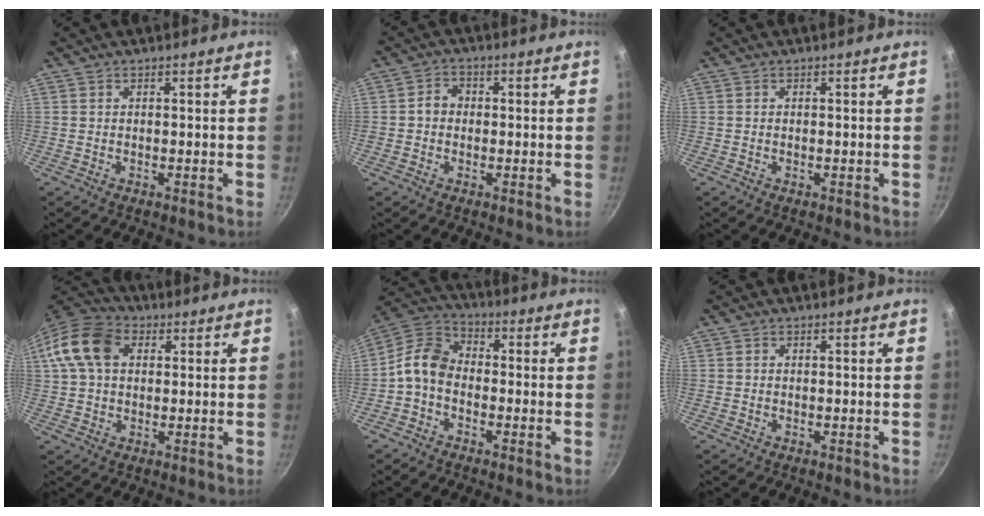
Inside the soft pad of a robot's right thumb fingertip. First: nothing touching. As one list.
[{"total": 3.3, "force": [-0.2, 2.9, 1.6], "torque": [-0.009, 0.013, -0.009]}, {"total": 0.0}, {"total": 12.4, "force": [3.0, 8.8, 8.1], "torque": [-0.139, 0.021, 0.037]}, {"total": 8.2, "force": [-2.1, 6.0, 5.3], "torque": [-0.096, 0.042, -0.064]}, {"total": 0.0}]